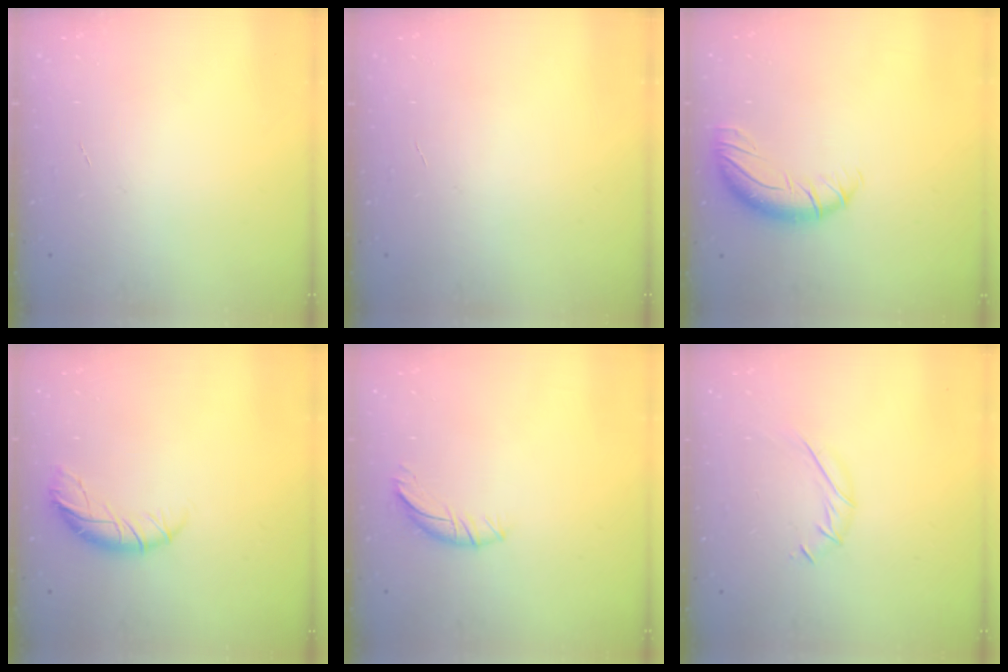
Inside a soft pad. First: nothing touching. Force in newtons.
{"total": 0.0}
{"total": 9.9, "press": 9.6, "slide": 2.5}
{"total": 9.2, "press": 9.1, "slide": 1.3}
{"total": 7.5, "press": 7.5, "slide": 0.7}
{"total": 6.0, "press": 6.0, "slide": 0.4}